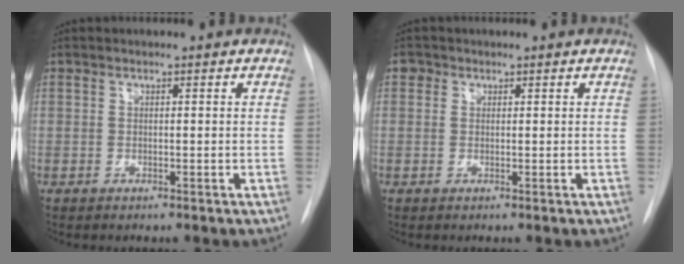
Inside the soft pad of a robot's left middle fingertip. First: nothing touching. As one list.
[{"total": 1.2, "force": [0.5, 1.1, 0.2], "torque": [0.006, 0.005, 0.003]}]